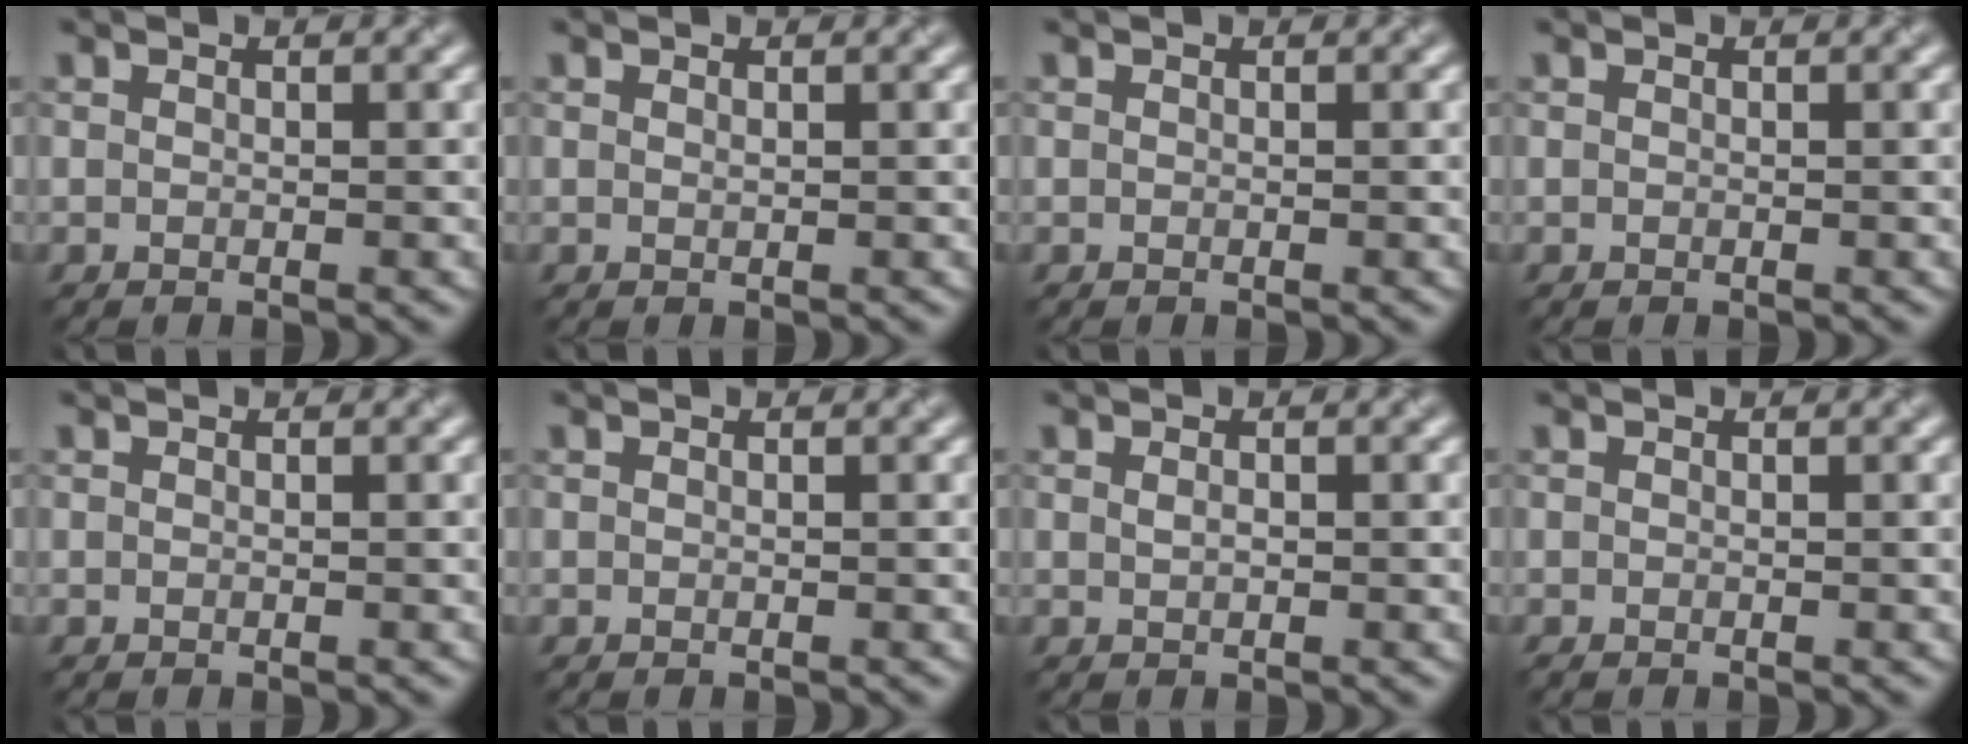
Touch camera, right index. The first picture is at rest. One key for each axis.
{"total": 0.0}
{"total": 0.0}
{"total": 0.0}
{"total": 0.0}
{"total": 0.0}
{"total": 0.6, "fx": 0.1, "fy": 0.3, "fz": 0.5, "tx": -0.012, "ty": 0.001, "tz": 0.003}
{"total": 0.0}